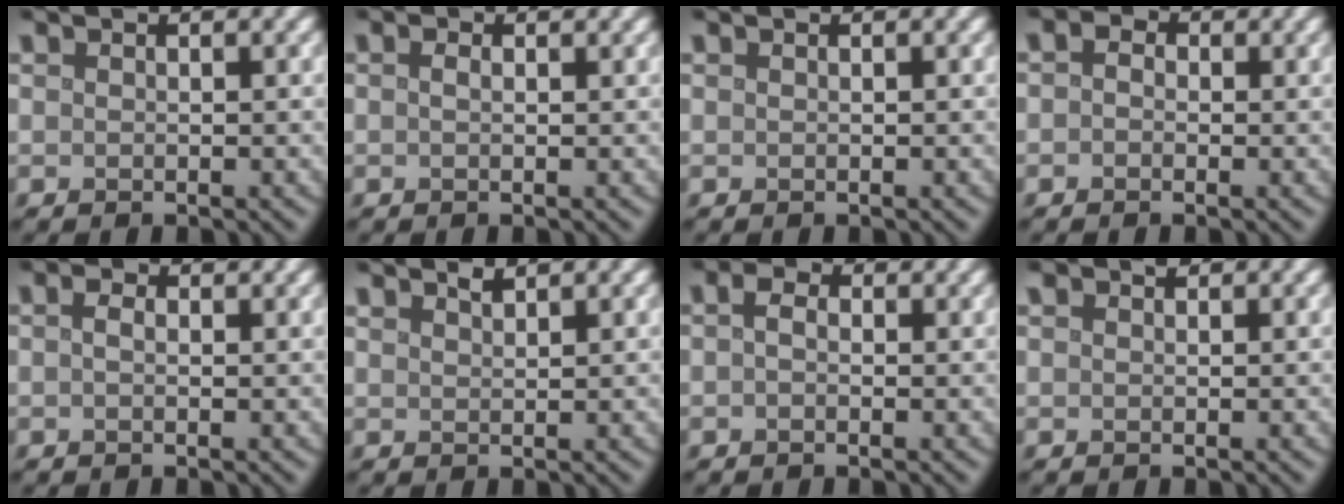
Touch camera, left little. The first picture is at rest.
{"total": 0.8, "force": [0.2, 0.4, 0.7], "torque": [-0.014, 0.000, 0.001]}
{"total": 0.0}
{"total": 1.3, "force": [-0.1, 1.0, 0.7], "torque": [-0.015, 0.001, -0.012]}
{"total": 1.2, "force": [0.2, 0.6, 1.0], "torque": [-0.021, 0.000, -0.003]}
{"total": 1.0, "force": [0.9, 0.1, 0.3], "torque": [-0.005, 0.000, 0.018]}
{"total": 1.6, "force": [0.1, 1.0, 1.2], "torque": [-0.024, 0.004, -0.006]}
{"total": 1.0, "force": [0.6, 0.7, 0.6], "torque": [-0.005, 0.003, 0.006]}